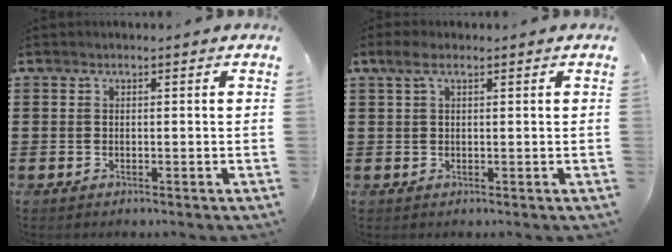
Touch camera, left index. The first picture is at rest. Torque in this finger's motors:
{"motor_torque": [1.56, -0.58, 0.07, 0.05]}